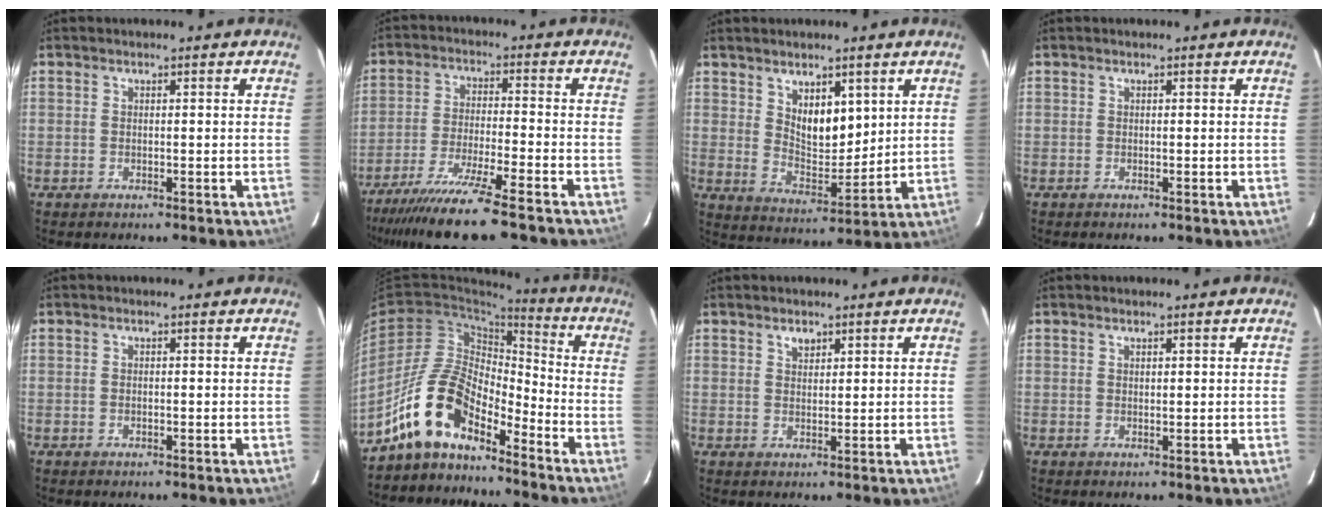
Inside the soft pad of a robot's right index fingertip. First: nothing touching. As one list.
[{"total": 14.8, "force": [-12.3, 0.2, 8.2], "torque": [-0.174, -0.027, -0.214]}, {"total": 8.5, "force": [4.0, 4.6, 5.9], "torque": [-0.088, -0.006, 0.080]}, {"total": 0.0}, {"total": 0.0}, {"total": 13.0, "force": [-9.9, 4.9, 6.8], "torque": [-0.131, 0.017, -0.199]}, {"total": 1.8, "force": [1.2, 1.1, 0.7], "torque": [-0.009, 0.004, 0.023]}, {"total": 0.8, "force": [0.6, 0.3, 0.3], "torque": [-0.005, 0.002, 0.011]}]